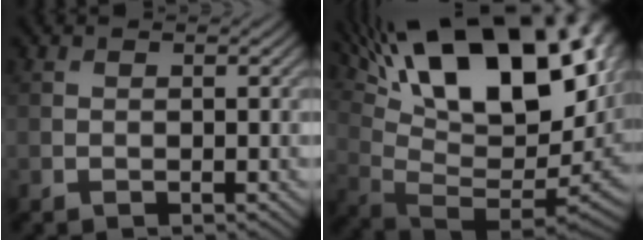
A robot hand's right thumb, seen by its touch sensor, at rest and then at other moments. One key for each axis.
{"total": 23.2, "fx": 11.0, "fy": 9.3, "fz": 18.2, "tx": -0.274, "ty": 0.034, "tz": 0.196}